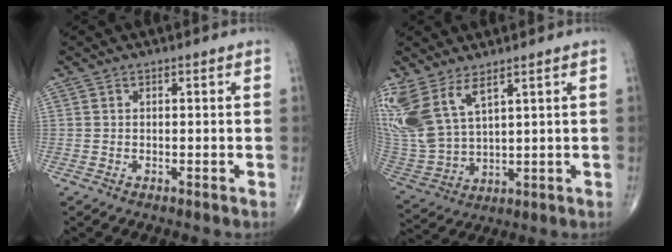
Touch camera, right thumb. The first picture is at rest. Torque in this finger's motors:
{"motor_torque": [0.19, 0.33, 1.28, 1.18, 0.16]}